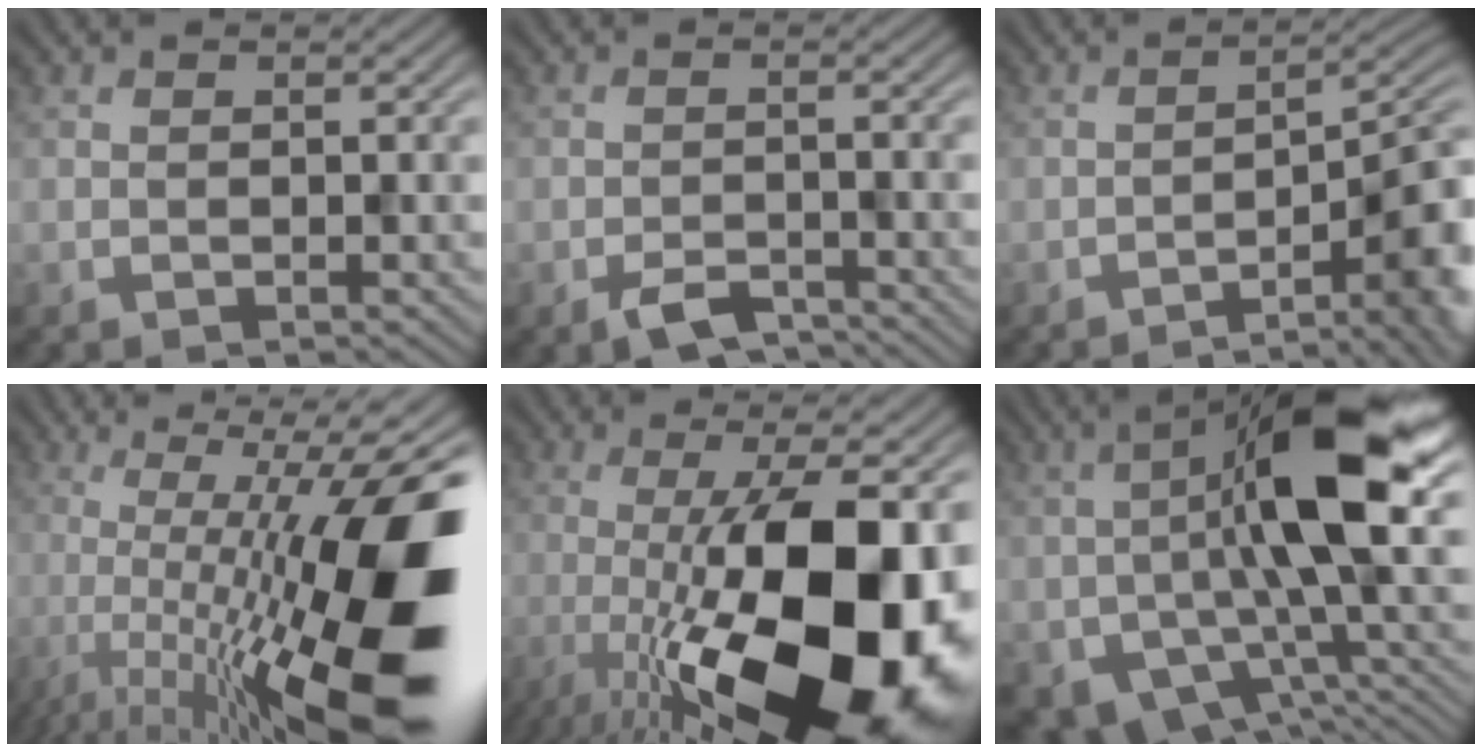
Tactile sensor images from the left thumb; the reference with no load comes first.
{"total": 3.7, "force": [-2.7, 1.5, 2.1], "torque": [-0.036, -0.002, -0.051]}
{"total": 7.9, "force": [-4.3, 2.0, 6.3], "torque": [-0.078, 0.006, -0.061]}
{"total": 21.0, "force": [-5.0, 5.8, 19.5], "torque": [-0.278, -0.016, -0.091]}
{"total": 21.1, "force": [-5.3, 8.1, 18.7], "torque": [-0.296, -0.015, -0.082]}
{"total": 16.6, "force": [-1.4, 8.0, 14.5], "torque": [-0.242, 0.008, -0.025]}